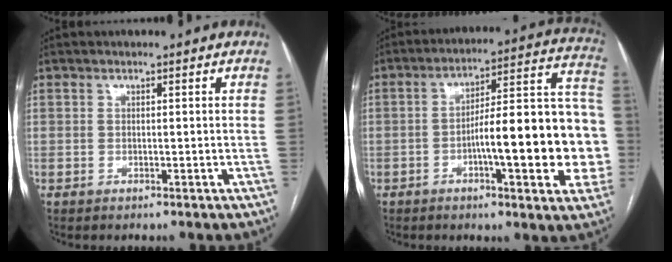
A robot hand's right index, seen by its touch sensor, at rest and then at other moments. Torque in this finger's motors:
{"motor_torque": [1.08, -0.48, 0.50, 0.13]}